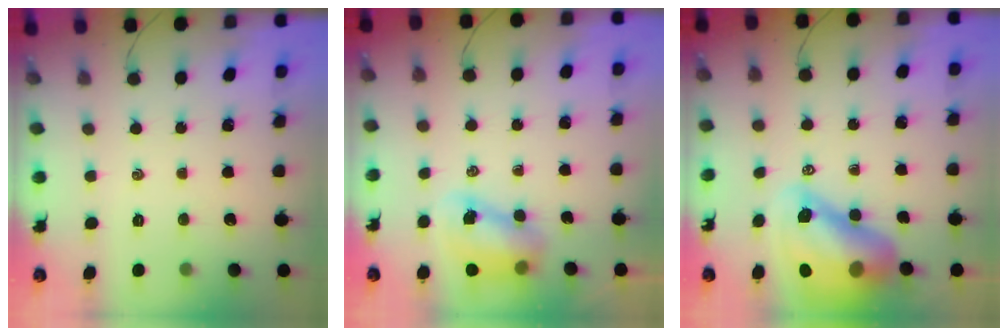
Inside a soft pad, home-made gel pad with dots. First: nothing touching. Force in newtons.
{"total": 7.4, "press": 7.3, "slide": 1.1}
{"total": 17.4, "press": 16.6, "slide": 5.1}